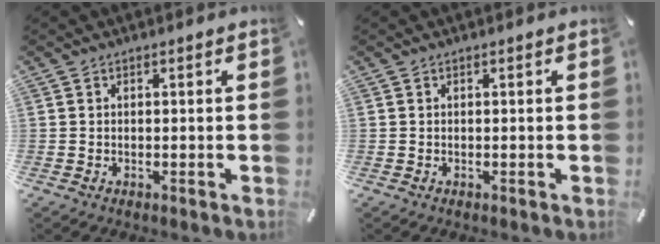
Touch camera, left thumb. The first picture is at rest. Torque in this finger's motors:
{"motor_torque": [-0.07, 0.07, 0.00, 0.07, 0.00]}